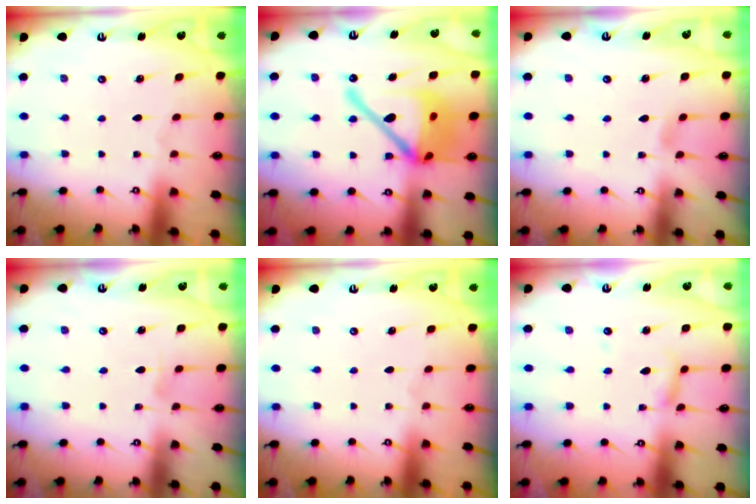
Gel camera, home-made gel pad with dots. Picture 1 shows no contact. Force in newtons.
{"total": 22.0, "press": 21.8, "slide": 2.8}
{"total": 2.9, "press": 2.9, "slide": 0.4}
{"total": 3.4, "press": 3.4, "slide": 0.3}
{"total": 0.0}
{"total": 5.2, "press": 5.2, "slide": 0.3}